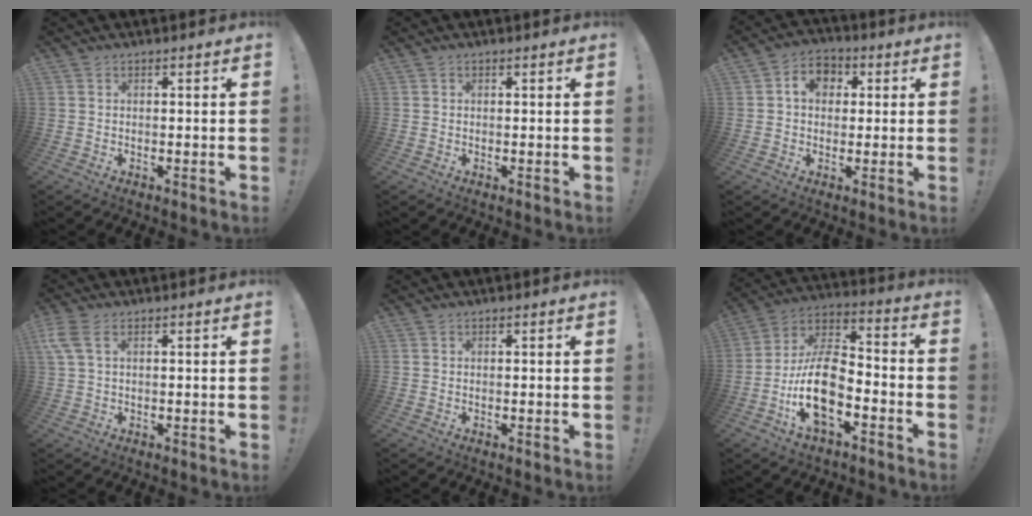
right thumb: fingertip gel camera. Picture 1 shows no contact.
{"total": 0.0}
{"total": 7.4, "force": [1.6, 5.9, 4.1], "torque": [-0.062, 0.010, 0.029]}
{"total": 5.0, "force": [2.0, 2.3, 4.0], "torque": [-0.086, 0.004, 0.038]}
{"total": 0.0}
{"total": 16.1, "force": [-6.4, 8.3, 12.2], "torque": [-0.236, 0.028, -0.111]}